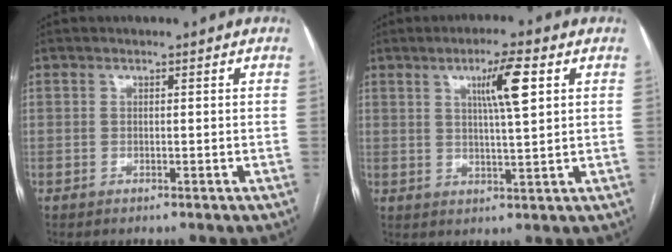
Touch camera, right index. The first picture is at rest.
{"total": 7.0, "force": [2.7, 0.3, 6.5], "torque": [-0.110, 0.003, 0.045]}